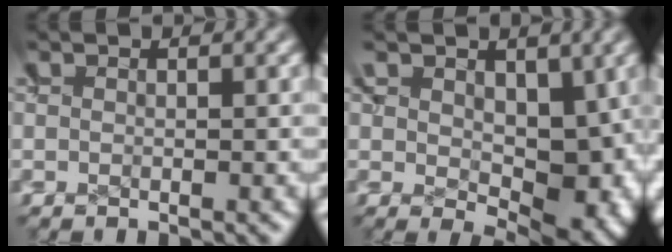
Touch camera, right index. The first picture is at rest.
{"total": 5.6, "force": [-0.7, 3.5, 4.3], "torque": [-0.075, -0.037, 0.005]}